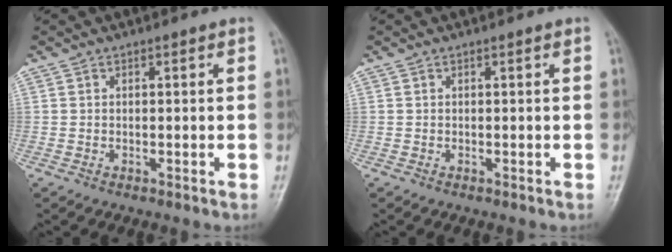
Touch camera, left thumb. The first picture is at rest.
{"total": 0.0}